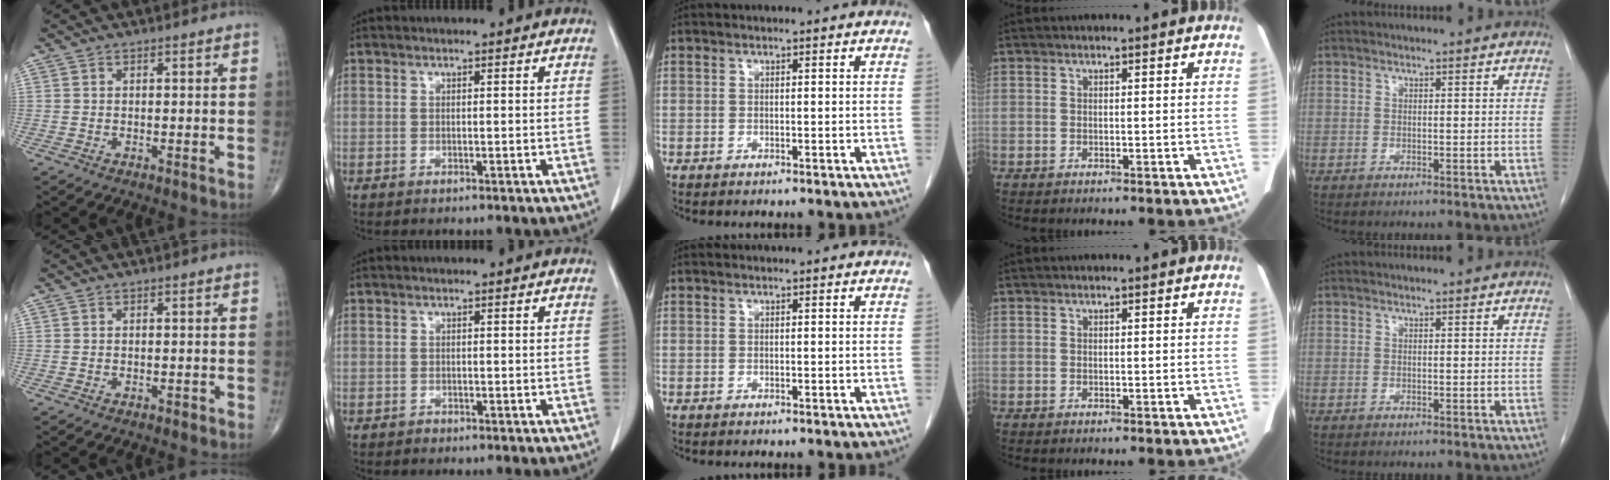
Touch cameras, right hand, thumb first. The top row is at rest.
{"thumb": {"total": 0.6, "force": [-0.4, 0.3, 0.3], "torque": [-0.005, 0.001, -0.008]}, "index": {"total": 0.5, "force": [-0.4, 0.4, -0.1], "torque": [-0.002, 0.001, -0.008]}}